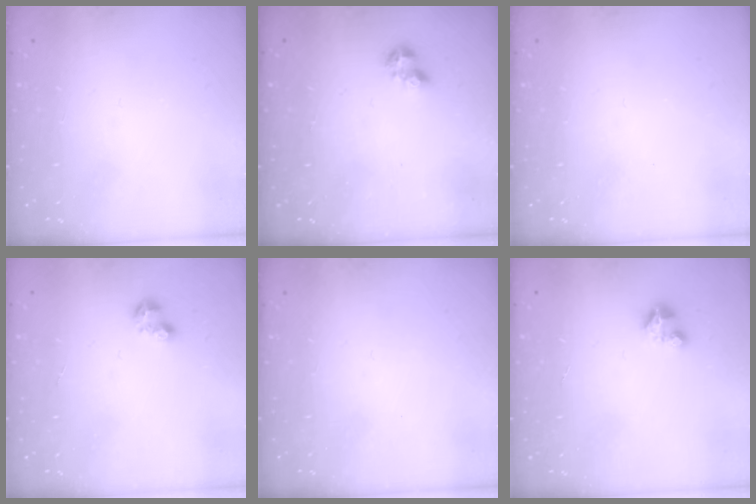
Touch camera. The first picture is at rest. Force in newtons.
{"total": 2.3, "press": 2.2, "slide": 0.6}
{"total": 0.0}
{"total": 3.0, "press": 3.0, "slide": 0.4}
{"total": 0.0}
{"total": 2.8, "press": 2.8, "slide": 0.2}